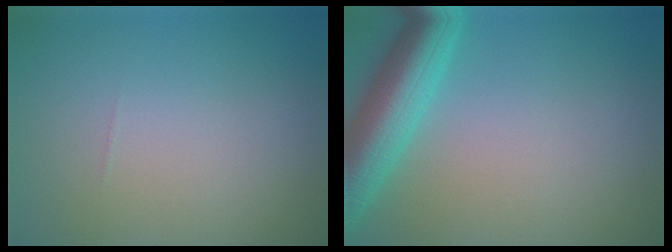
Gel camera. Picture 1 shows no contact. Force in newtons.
{"total": 6.7, "press": 6.7, "slide": 0.3}